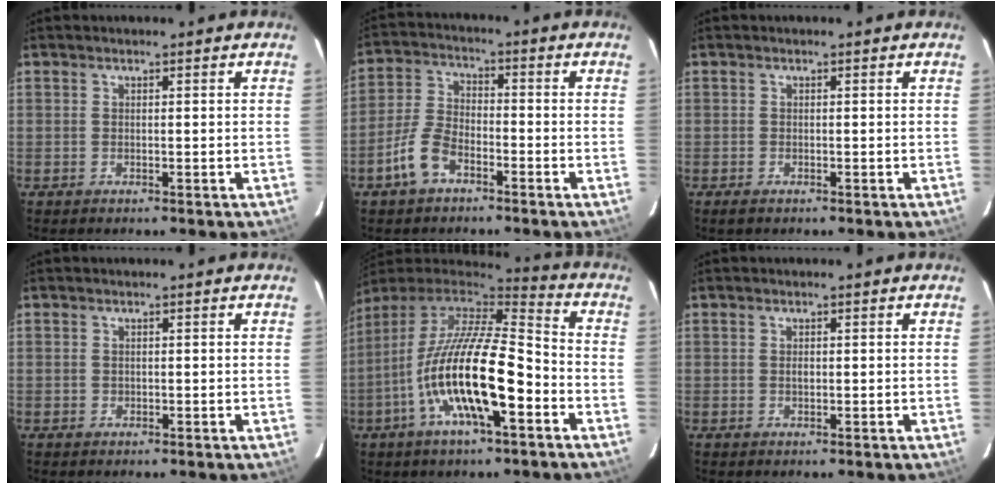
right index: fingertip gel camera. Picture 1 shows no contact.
{"total": 7.5, "force": [-4.5, 3.7, 4.7], "torque": [-0.108, 0.011, -0.089]}
{"total": 1.0, "force": [-0.7, 0.4, 0.5], "torque": [-0.010, -0.003, -0.014]}
{"total": 0.6, "force": [-0.1, 0.6, 0.1], "torque": [0.002, 0.001, -0.001]}
{"total": 20.3, "force": [-7.2, 5.6, 18.2], "torque": [-0.333, -0.025, -0.138]}
{"total": 0.8, "force": [0.1, 0.6, 0.6], "torque": [-0.011, 0.002, 0.002]}